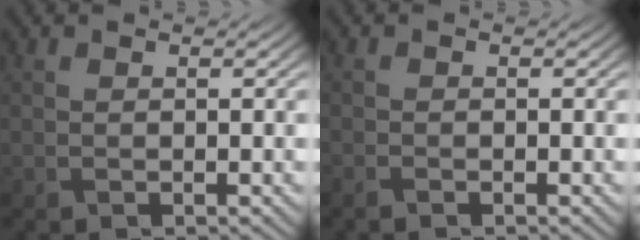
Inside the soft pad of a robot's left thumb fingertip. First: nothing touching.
{"total": 0.9, "force": [-0.8, 0.1, 0.4], "torque": [-0.009, -0.002, -0.016]}